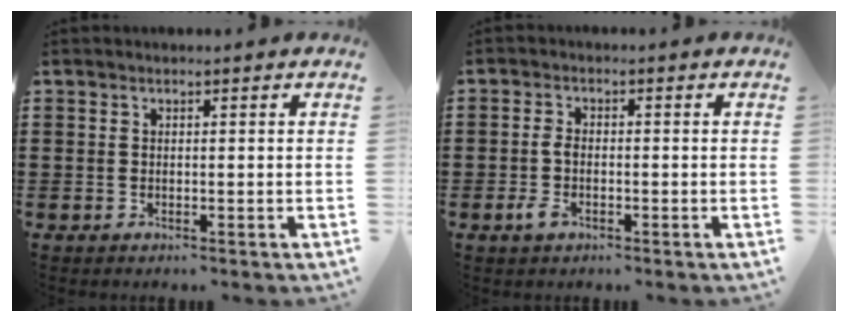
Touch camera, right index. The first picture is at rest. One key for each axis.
{"total": 2.9, "fx": -0.9, "fy": 1.5, "fz": 2.3, "tx": -0.067, "ty": -0.008, "tz": -0.023}